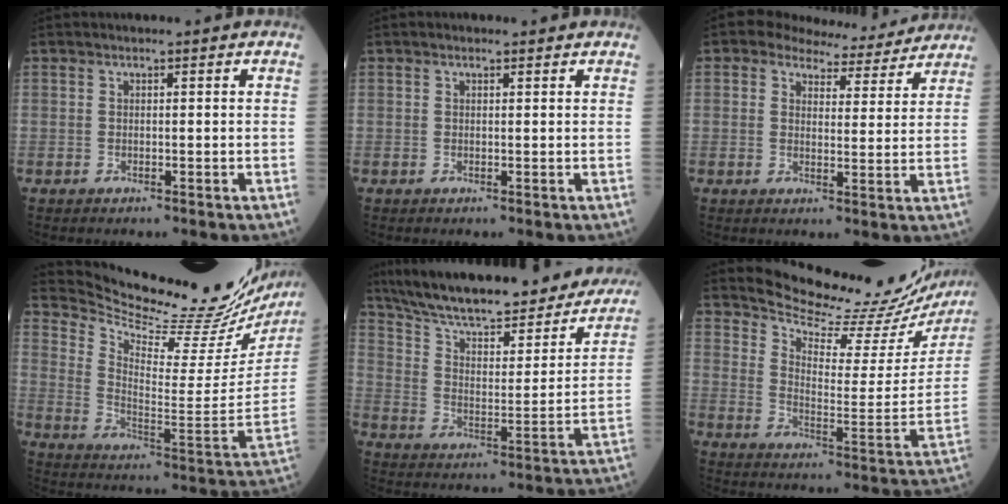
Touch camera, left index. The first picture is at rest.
{"total": 0.9, "force": [0.8, 0.3, 0.4], "torque": [-0.014, 0.005, 0.010]}
{"total": 9.3, "force": [8.5, 3.3, 2.1], "torque": [-0.022, 0.007, 0.098]}
{"total": 26.0, "force": [24.3, 2.1, 8.9], "torque": [-0.155, -0.114, 0.331]}
{"total": 29.8, "force": [25.4, 6.7, 14.1], "torque": [-0.225, -0.027, 0.344]}
{"total": 20.9, "force": [20.5, 2.3, 3.1], "torque": [-0.054, -0.098, 0.255]}